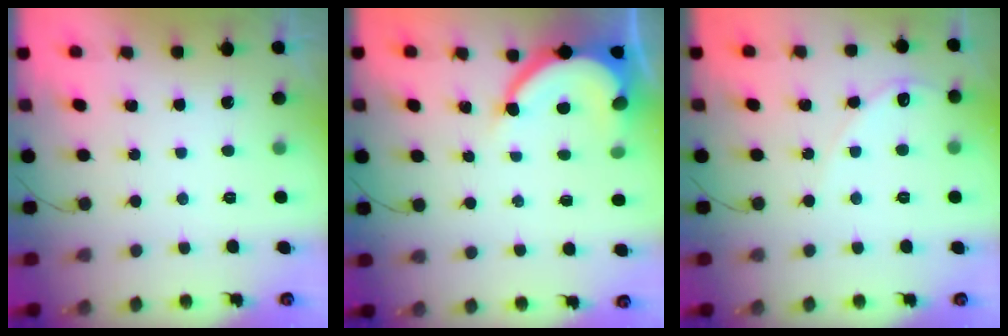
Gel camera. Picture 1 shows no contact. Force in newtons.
{"total": 9.7, "press": 9.7, "slide": 1.0}
{"total": 5.6, "press": 5.6, "slide": 0.8}